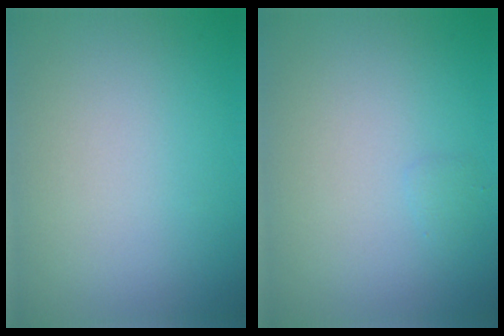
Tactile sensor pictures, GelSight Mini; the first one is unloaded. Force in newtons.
{"total": 0.5, "press": 0.5, "slide": 0.1}